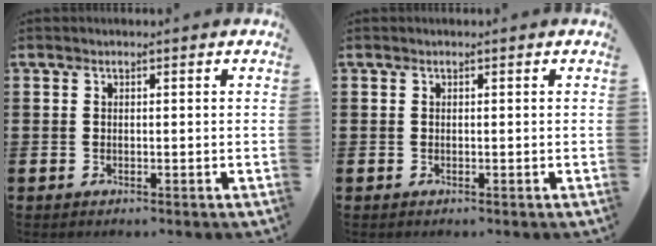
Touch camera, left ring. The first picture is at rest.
{"total": 0.0}